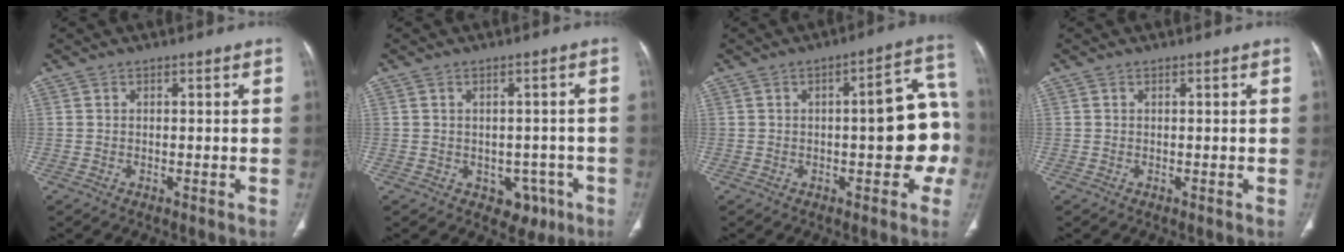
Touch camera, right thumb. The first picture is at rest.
{"total": 5.1, "force": [-1.9, 4.0, 2.4], "torque": [-0.004, 0.013, -0.016]}
{"total": 12.6, "force": [-1.5, 4.8, 11.6], "torque": [-0.117, 0.043, -0.019]}
{"total": 0.0}